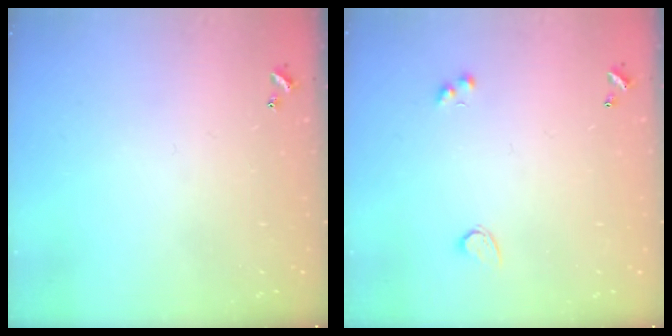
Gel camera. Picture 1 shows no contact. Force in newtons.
{"total": 1.9, "press": 1.5, "slide": 1.1}